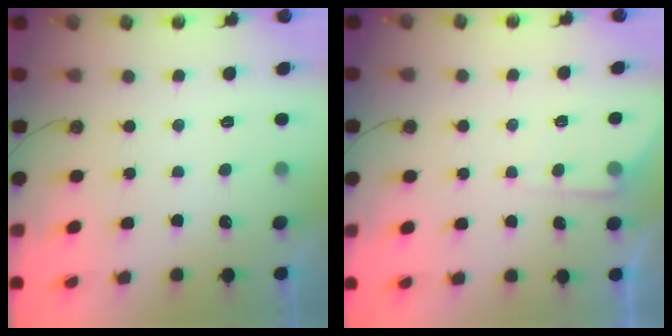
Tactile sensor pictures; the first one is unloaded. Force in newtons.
{"total": 4.2, "press": 4.1, "slide": 0.6}